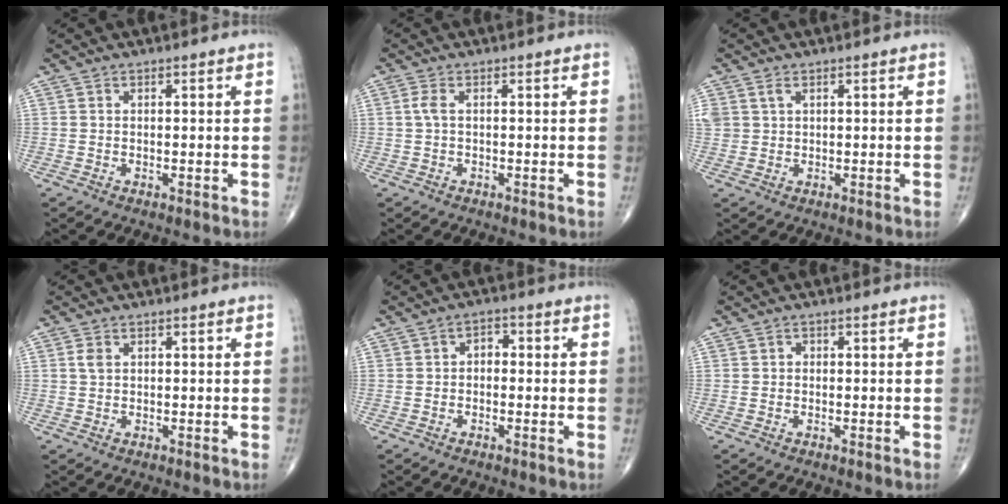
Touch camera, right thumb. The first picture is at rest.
{"total": 1.7, "force": [0.1, 0.6, 1.6], "torque": [-0.044, 0.002, 0.001]}
{"total": 2.6, "force": [1.2, 1.9, 1.4], "torque": [-0.031, 0.004, 0.033]}
{"total": 1.6, "force": [0.4, 1.0, 1.1], "torque": [-0.023, 0.003, 0.009]}
{"total": 2.4, "force": [-0.2, 1.8, 1.7], "torque": [-0.009, 0.011, -0.014]}
{"total": 0.6, "force": [-0.1, 0.5, 0.2], "torque": [0.001, 0.002, -0.007]}